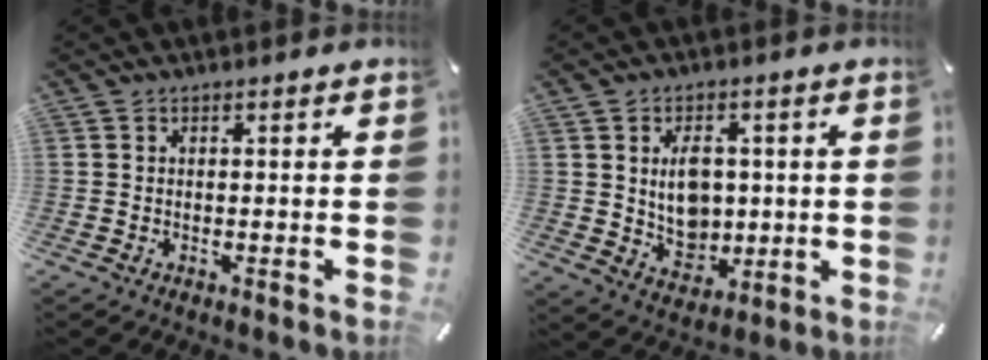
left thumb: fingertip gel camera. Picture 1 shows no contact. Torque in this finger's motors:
{"motor_torque": [0.33, 1.16, 0.46, -0.26, 0.23]}